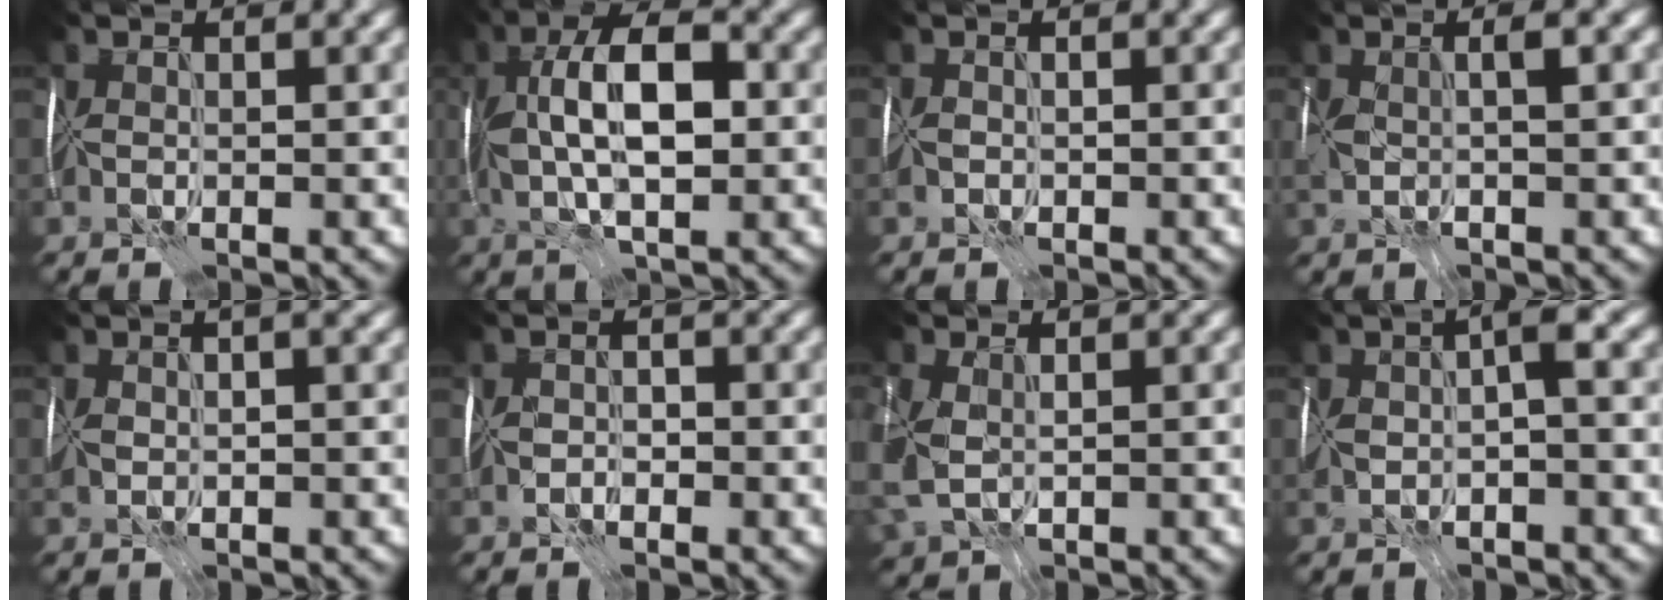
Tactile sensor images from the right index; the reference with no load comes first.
{"total": 8.1, "force": [0.5, 3.4, 7.3], "torque": [-0.126, 0.018, 0.000]}
{"total": 1.0, "force": [-0.6, 0.8, 0.3], "torque": [-0.008, -0.002, -0.016]}
{"total": 3.3, "force": [0.2, 1.1, 3.1], "torque": [-0.066, 0.006, 0.000]}
{"total": 3.2, "force": [0.7, 1.4, 2.8], "torque": [-0.047, 0.009, 0.012]}
{"total": 1.2, "force": [-0.8, 0.7, 0.6], "torque": [-0.009, 0.008, -0.018]}
{"total": 5.9, "force": [-1.1, 4.0, 4.2], "torque": [-0.106, -0.018, -0.016]}
{"total": 4.1, "force": [-0.6, 1.4, 3.7], "torque": [-0.073, 0.012, -0.020]}